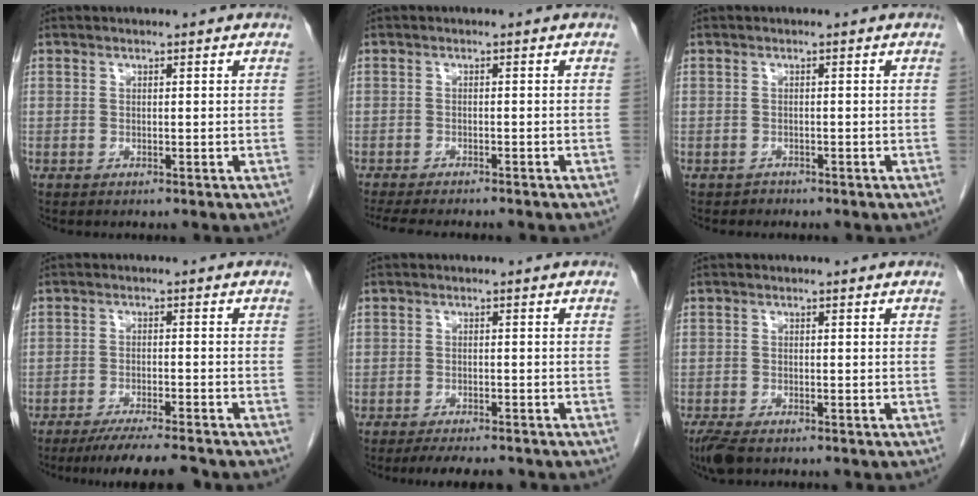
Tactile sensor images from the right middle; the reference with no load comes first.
{"total": 9.8, "force": [-8.5, 1.8, 4.6], "torque": [-0.062, -0.012, -0.117]}
{"total": 0.8, "force": [-0.6, 0.5, -0.2], "torque": [-0.002, 0.002, -0.014]}
{"total": 8.6, "force": [-7.6, 0.0, 4.1], "torque": [-0.057, -0.022, -0.119]}
{"total": 5.2, "force": [-4.6, 1.3, 2.2], "torque": [-0.031, -0.008, -0.068]}
{"total": 3.8, "force": [-2.9, 1.3, 2.2], "torque": [-0.047, -0.011, -0.049]}